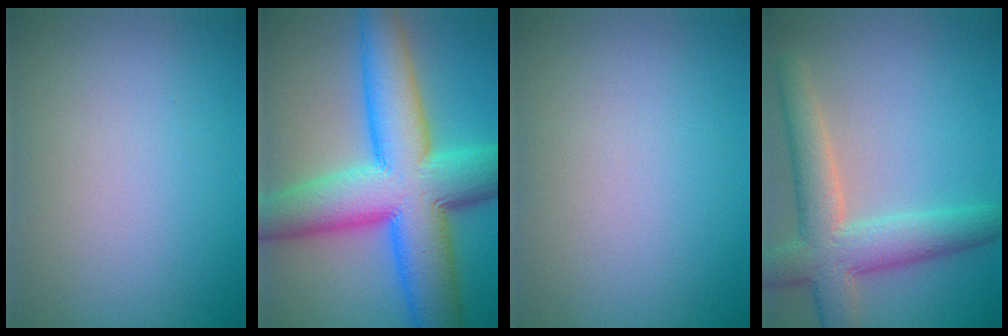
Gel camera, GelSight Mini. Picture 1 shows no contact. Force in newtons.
{"total": 13.4, "press": 13.4, "slide": 0.1}
{"total": 0.0}
{"total": 6.5, "press": 6.5, "slide": 0.5}